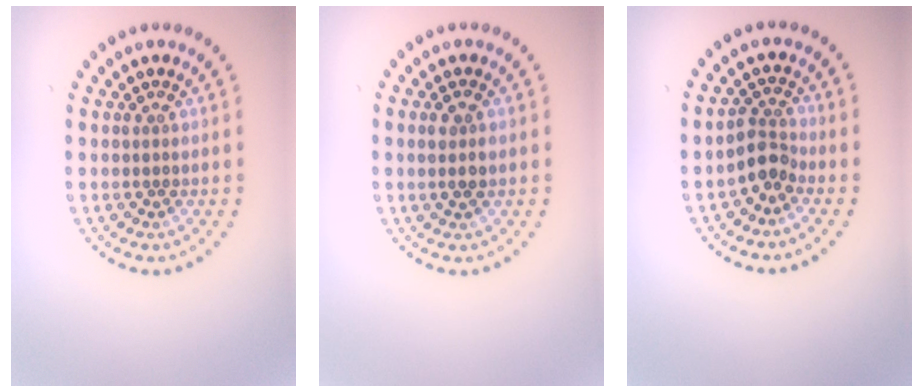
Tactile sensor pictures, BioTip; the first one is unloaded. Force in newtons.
{"total": 1.6, "press": 1.6, "slide": 0.4}
{"total": 2.3, "press": 1.8, "slide": 1.5}